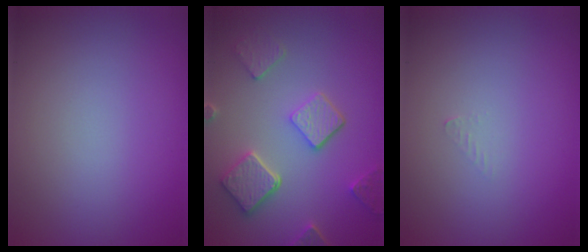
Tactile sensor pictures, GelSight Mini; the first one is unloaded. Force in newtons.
{"total": 5.2, "press": 3.9, "slide": 3.4}
{"total": 0.7, "press": 0.7, "slide": 0.1}